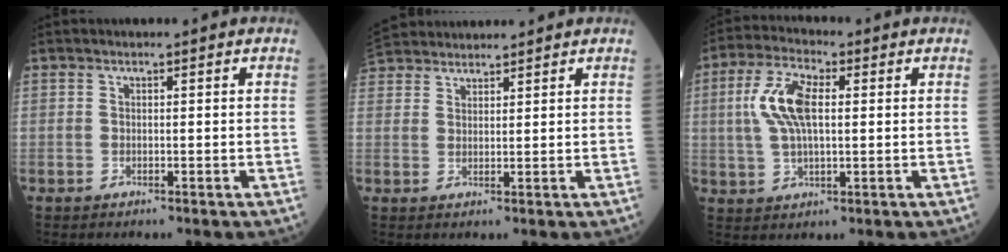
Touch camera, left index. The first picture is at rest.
{"total": 7.3, "force": [6.9, 1.8, 1.6], "torque": [-0.034, 0.038, 0.129]}
{"total": 8.6, "force": [1.3, 3.2, 7.9], "torque": [-0.179, 0.015, 0.025]}